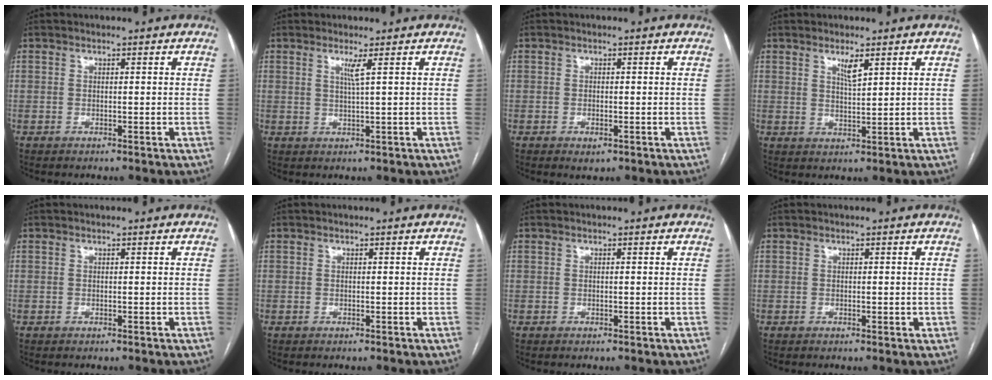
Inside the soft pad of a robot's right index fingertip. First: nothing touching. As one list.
[{"total": 1.9, "force": [0.8, -0.7, 1.5], "torque": [-0.036, -0.008, 0.019]}, {"total": 1.5, "force": [-0.8, 0.7, 1.1], "torque": [-0.017, -0.002, -0.005]}, {"total": 2.7, "force": [1.7, 0.2, 2.1], "torque": [-0.043, -0.006, 0.033]}, {"total": 0.0}, {"total": 0.0}, {"total": 0.0}, {"total": 0.9, "force": [-0.2, 0.4, 0.9], "torque": [-0.010, 0.000, 0.000]}]